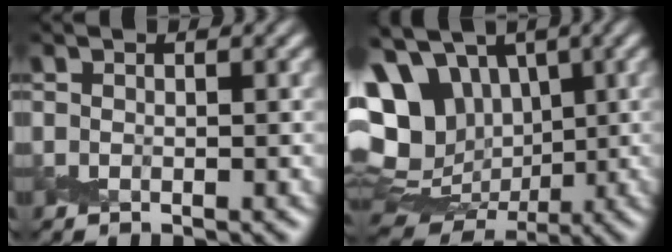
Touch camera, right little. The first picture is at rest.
{"total": 15.1, "force": [3.0, 11.7, 9.0], "torque": [-0.179, -0.002, 0.063]}